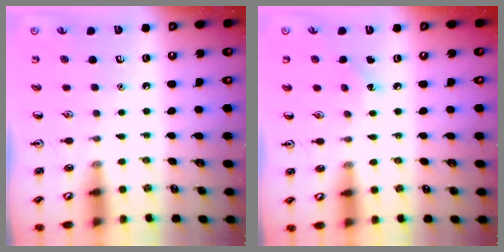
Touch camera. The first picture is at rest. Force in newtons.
{"total": 4.9, "press": 4.6, "slide": 1.6}